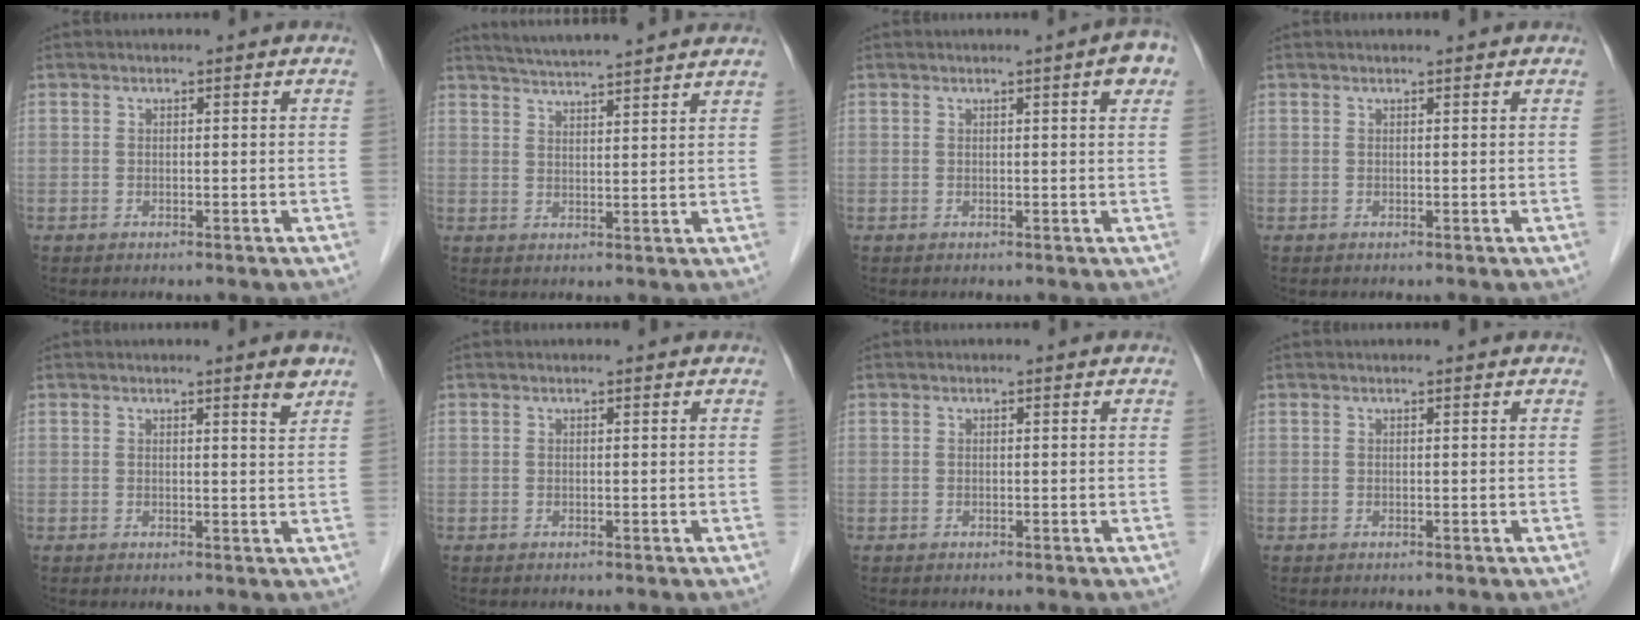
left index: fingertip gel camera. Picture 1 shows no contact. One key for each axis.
{"total": 12.0, "fx": 11.0, "fy": 0.2, "fz": 4.7, "tx": -0.076, "ty": 0.023, "tz": 0.153}
{"total": 3.6, "fx": 1.7, "fy": 0.5, "fz": 3.2, "tx": -0.029, "ty": 0.000, "tz": 0.018}
{"total": 1.5, "fx": 1.3, "fy": 0.4, "fz": 0.5, "tx": 0.001, "ty": 0.009, "tz": 0.019}
{"total": 2.4, "fx": 1.8, "fy": 0.0, "fz": 1.7, "tx": -0.020, "ty": -0.012, "tz": 0.024}
{"total": 0.6, "fx": 0.5, "fy": 0.3, "fz": 0.1, "tx": 0.001, "ty": 0.004, "tz": 0.008}
{"total": 0.0}
{"total": 1.1, "fx": 1.0, "fy": 0.3, "fz": 0.4, "tx": 0.000, "ty": 0.012, "tz": 0.015}